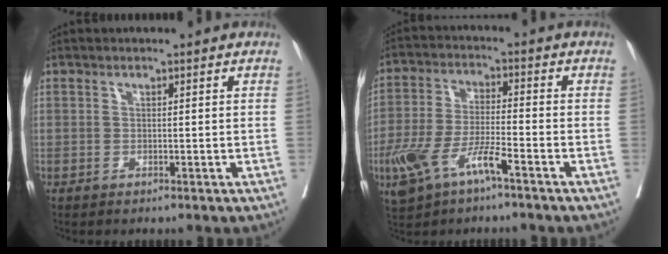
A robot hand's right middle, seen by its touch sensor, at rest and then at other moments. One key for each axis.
{"total": 9.5, "fx": -5.0, "fy": 2.5, "fz": 7.7, "tx": -0.170, "ty": 0.000, "tz": -0.092}